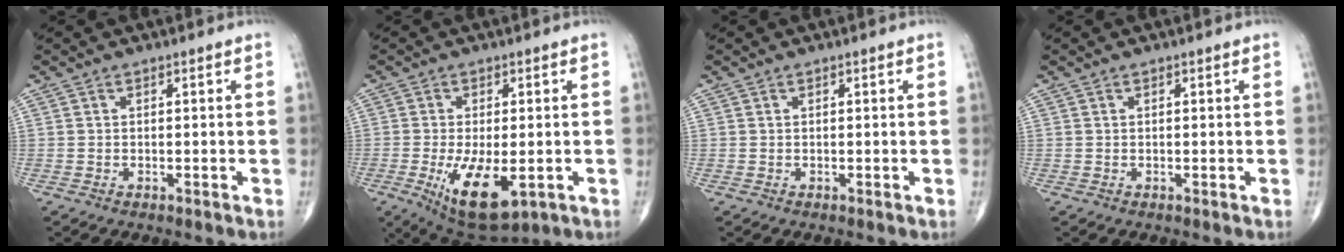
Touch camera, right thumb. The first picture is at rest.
{"total": 11.6, "force": [-3.5, 5.0, 9.9], "torque": [-0.167, -0.018, -0.044]}
{"total": 0.0}
{"total": 0.0}